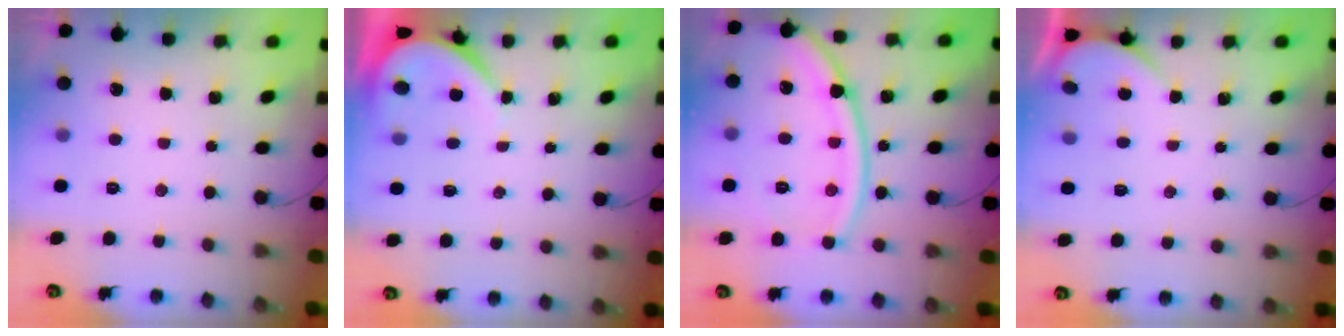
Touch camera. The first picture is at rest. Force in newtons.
{"total": 3.5, "press": 3.4, "slide": 0.5}
{"total": 17.7, "press": 17.6, "slide": 1.8}
{"total": 0.7, "press": 0.7, "slide": 0.1}